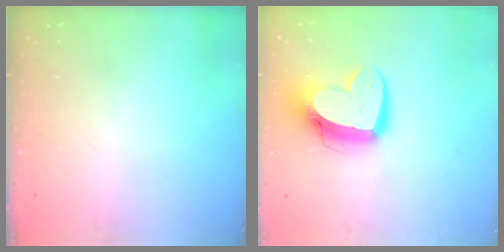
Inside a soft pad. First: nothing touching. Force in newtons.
{"total": 14.4, "press": 14.3, "slide": 1.3}